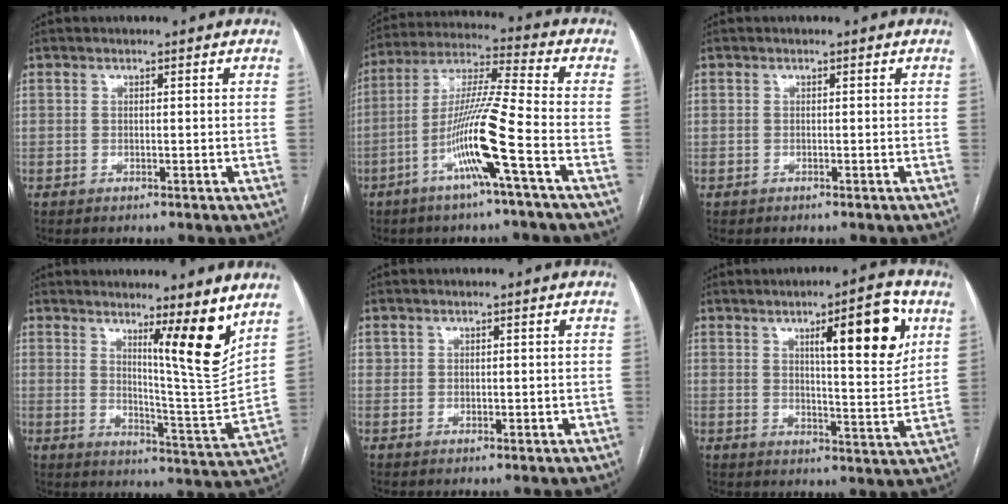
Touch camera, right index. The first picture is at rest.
{"total": 12.7, "force": [-5.1, -1.2, 11.6], "torque": [-0.224, 0.003, -0.101]}
{"total": 0.0}
{"total": 10.2, "force": [6.4, -0.6, 7.9], "torque": [-0.112, -0.029, 0.101]}
{"total": 1.1, "force": [0.3, 0.9, 0.5], "torque": [-0.011, 0.004, 0.010]}
{"total": 12.3, "force": [5.4, 1.9, 10.9], "torque": [-0.150, 0.000, 0.073]}